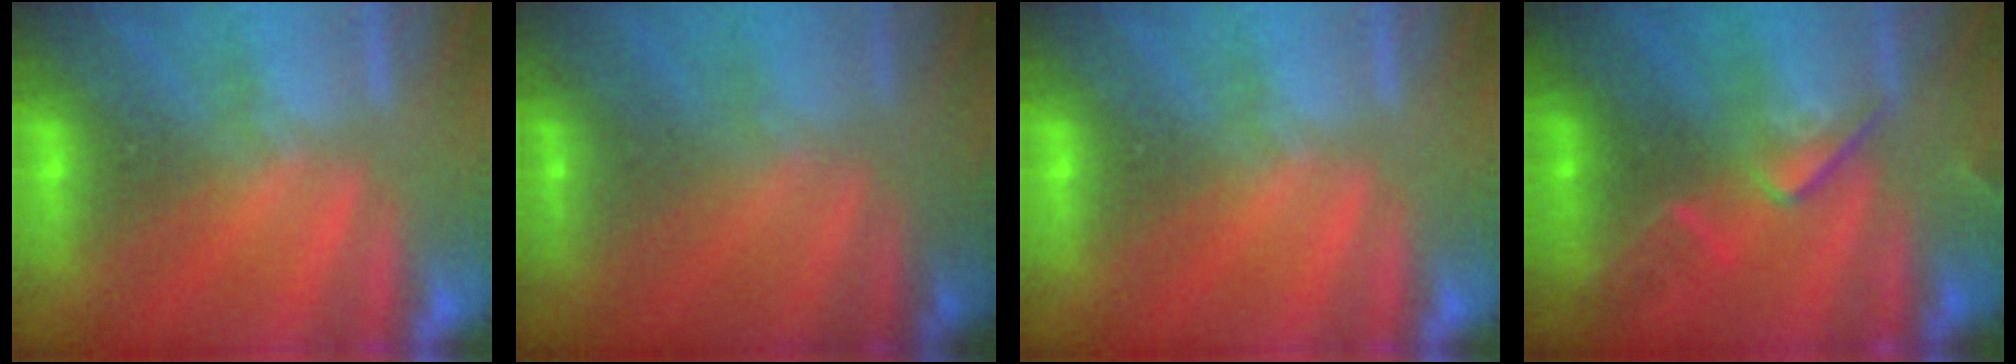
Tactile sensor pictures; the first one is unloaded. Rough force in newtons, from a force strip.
{"total": 1.5}
{"total": 0.0}
{"total": 2.4}